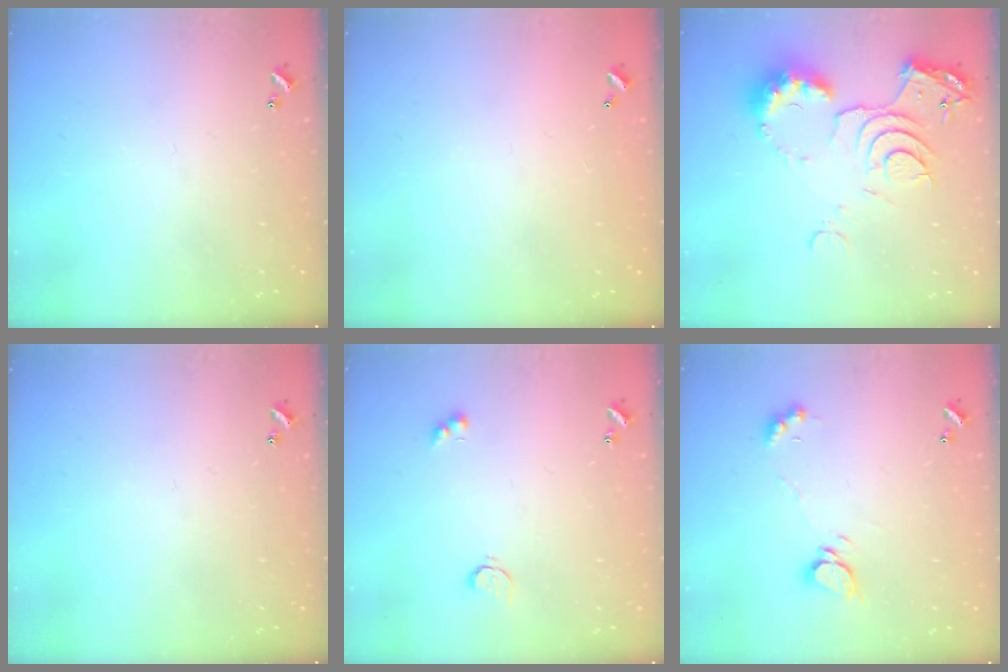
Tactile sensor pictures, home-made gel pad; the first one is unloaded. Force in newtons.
{"total": 2.9, "press": 2.9, "slide": 0.1}
{"total": 11.5, "press": 11.4, "slide": 1.3}
{"total": 0.0}
{"total": 2.5, "press": 2.4, "slide": 0.5}
{"total": 4.2, "press": 4.2, "slide": 0.3}